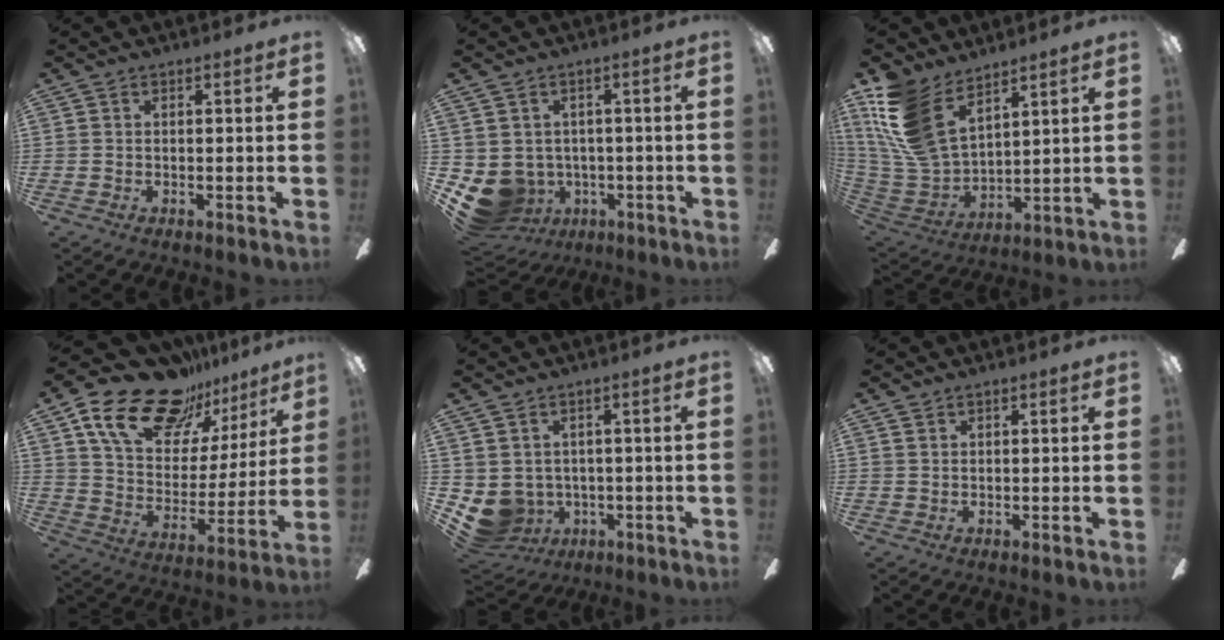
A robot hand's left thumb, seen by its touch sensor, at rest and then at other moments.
{"total": 7.8, "force": [-2.2, 7.1, 2.2], "torque": [-0.090, 0.003, -0.031]}
{"total": 17.9, "force": [10.6, 9.3, 10.9], "torque": [-0.273, -0.053, 0.198]}
{"total": 22.3, "force": [15.7, 11.7, 10.6], "torque": [-0.185, -0.092, 0.280]}
{"total": 5.9, "force": [-0.1, 5.7, 1.2], "torque": [-0.075, -0.014, 0.002]}
{"total": 1.1, "force": [0.8, 0.8, 0.2], "torque": [-0.006, 0.003, 0.014]}